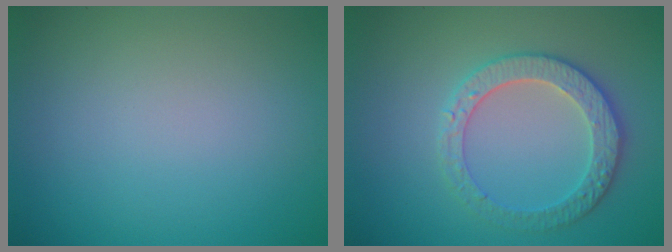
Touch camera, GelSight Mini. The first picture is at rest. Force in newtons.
{"total": 3.8, "press": 3.7, "slide": 0.7}